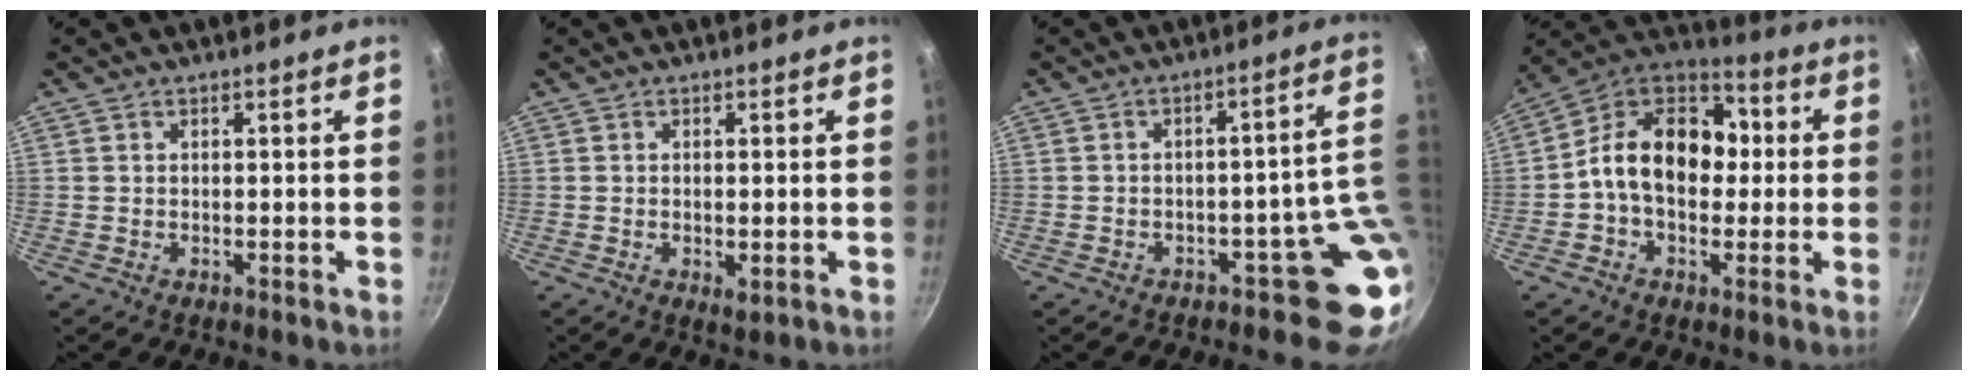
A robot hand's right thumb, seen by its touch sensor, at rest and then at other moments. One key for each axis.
{"total": 2.3, "fx": -0.4, "fy": 0.9, "fz": 2.1, "tx": -0.037, "ty": -0.007, "tz": -0.006}
{"total": 7.5, "fx": -0.9, "fy": 4.5, "fz": 6.0, "tx": -0.006, "ty": 0.026, "tz": -0.009}
{"total": 17.1, "fx": 0.2, "fy": 12.3, "fz": 11.9, "tx": -0.148, "ty": 0.042, "tz": -0.023}